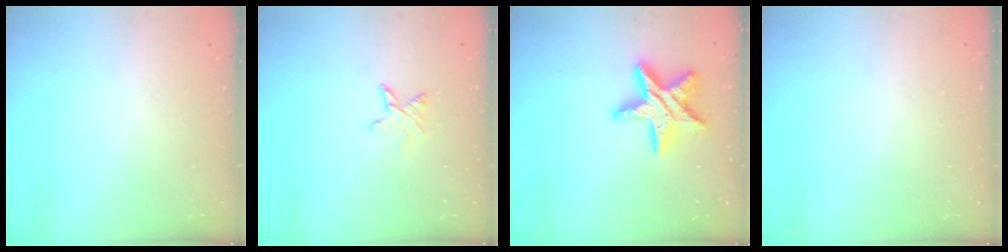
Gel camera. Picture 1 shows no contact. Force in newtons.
{"total": 3.8, "press": 3.8, "slide": 0.3}
{"total": 14.5, "press": 14.5, "slide": 0.6}
{"total": 0.0}